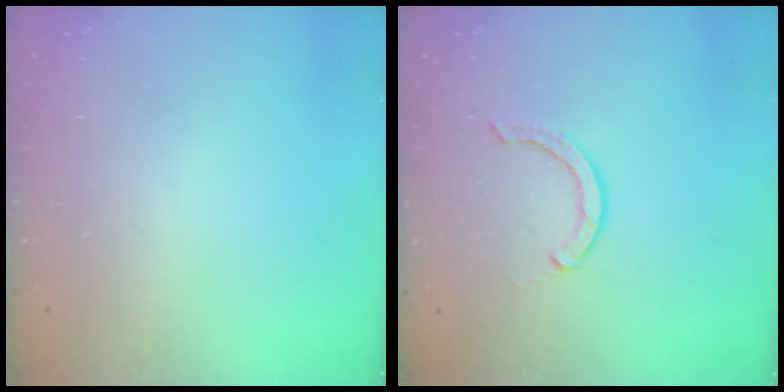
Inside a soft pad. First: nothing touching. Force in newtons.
{"total": 2.6, "press": 2.6, "slide": 0.1}